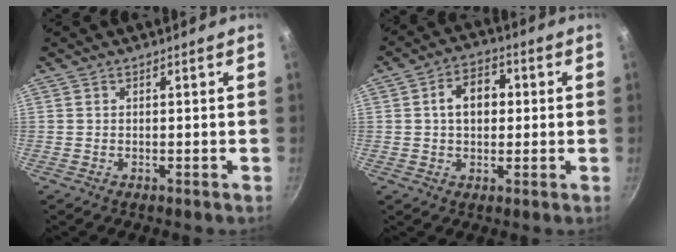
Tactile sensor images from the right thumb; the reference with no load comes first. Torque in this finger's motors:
{"motor_torque": [0.20, 1.74, 0.78, -0.02, 0.01]}